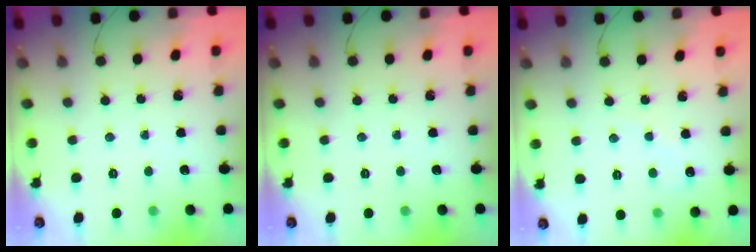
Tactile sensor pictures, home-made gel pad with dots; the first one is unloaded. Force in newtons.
{"total": 0.0}
{"total": 4.6, "press": 4.5, "slide": 1.2}